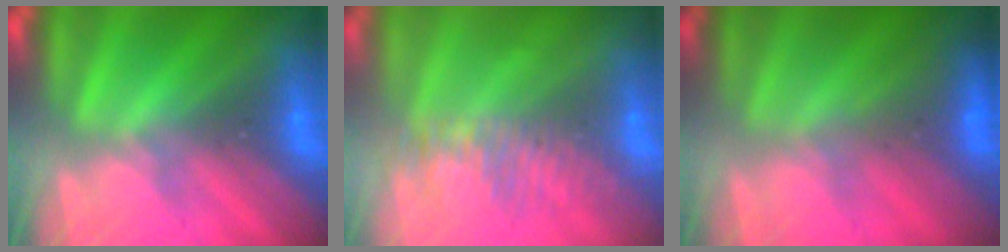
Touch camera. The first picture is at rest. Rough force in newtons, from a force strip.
{"total": 8.7}
{"total": 3.0}